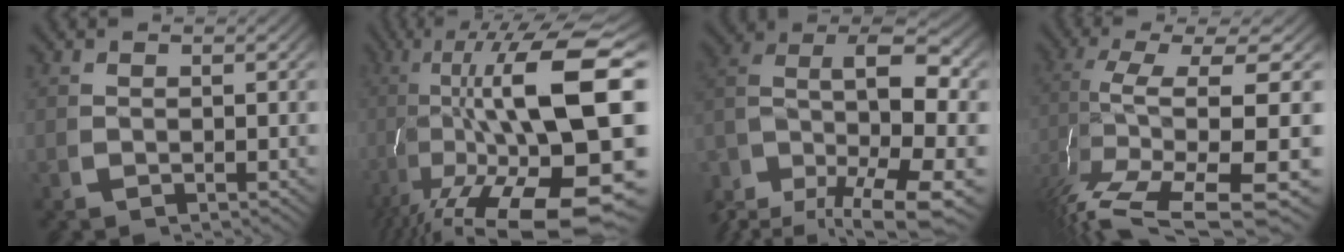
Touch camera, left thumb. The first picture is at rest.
{"total": 19.9, "force": [-1.0, 10.4, 16.9], "torque": [-0.303, -0.074, 0.031]}
{"total": 14.1, "force": [0.0, 9.5, 10.3], "torque": [-0.213, -0.047, 0.010]}
{"total": 11.7, "force": [-1.7, 5.7, 10.0], "torque": [-0.225, -0.053, 0.011]}